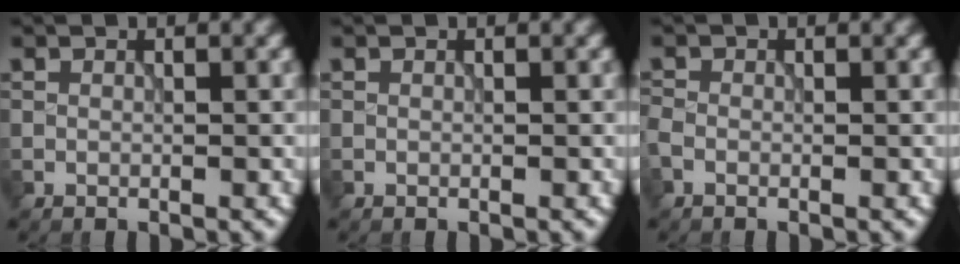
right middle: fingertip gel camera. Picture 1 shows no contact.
{"total": 0.0}
{"total": 0.9, "force": [-0.6, 0.6, 0.5], "torque": [-0.013, -0.001, -0.017]}